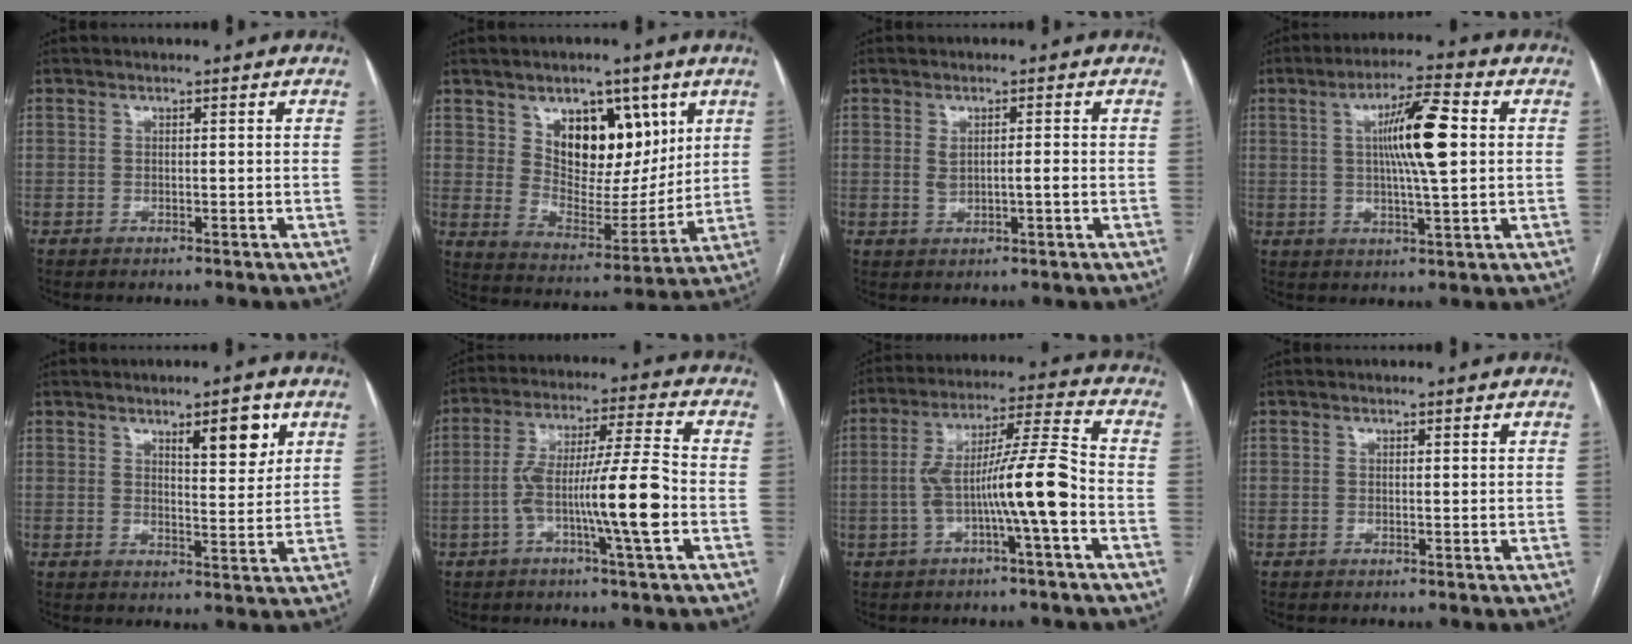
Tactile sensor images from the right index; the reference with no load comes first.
{"total": 12.8, "force": [5.8, 6.9, 9.1], "torque": [-0.137, 0.004, 0.110]}
{"total": 2.9, "force": [0.0, 0.8, 2.8], "torque": [-0.052, 0.002, 0.008]}
{"total": 10.7, "force": [1.8, 1.0, 10.5], "torque": [-0.182, 0.009, 0.030]}
{"total": 6.1, "force": [3.3, 1.5, 4.9], "torque": [-0.071, -0.005, 0.049]}
{"total": 12.4, "force": [-3.2, -0.3, 12.0], "torque": [-0.218, 0.007, -0.061]}
{"total": 11.6, "force": [-2.8, 0.1, 11.3], "torque": [-0.203, 0.024, -0.050]}
{"total": 0.0}